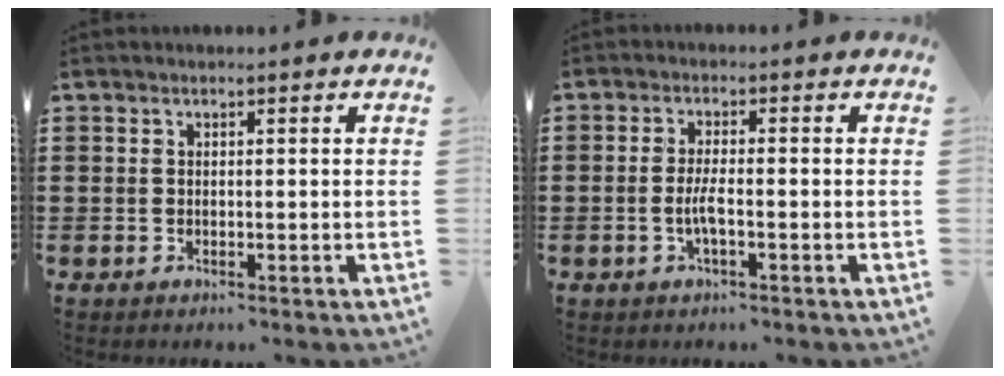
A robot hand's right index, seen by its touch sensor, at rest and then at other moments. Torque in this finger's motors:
{"motor_torque": [1.83, 0.31, 0.03, 0.02]}